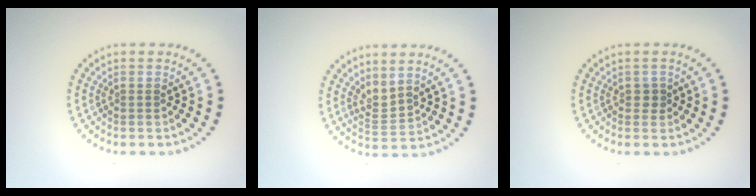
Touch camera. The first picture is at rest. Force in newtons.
{"total": 2.2, "press": 1.5, "slide": 1.6}
{"total": 0.8, "press": 0.8, "slide": 0.3}